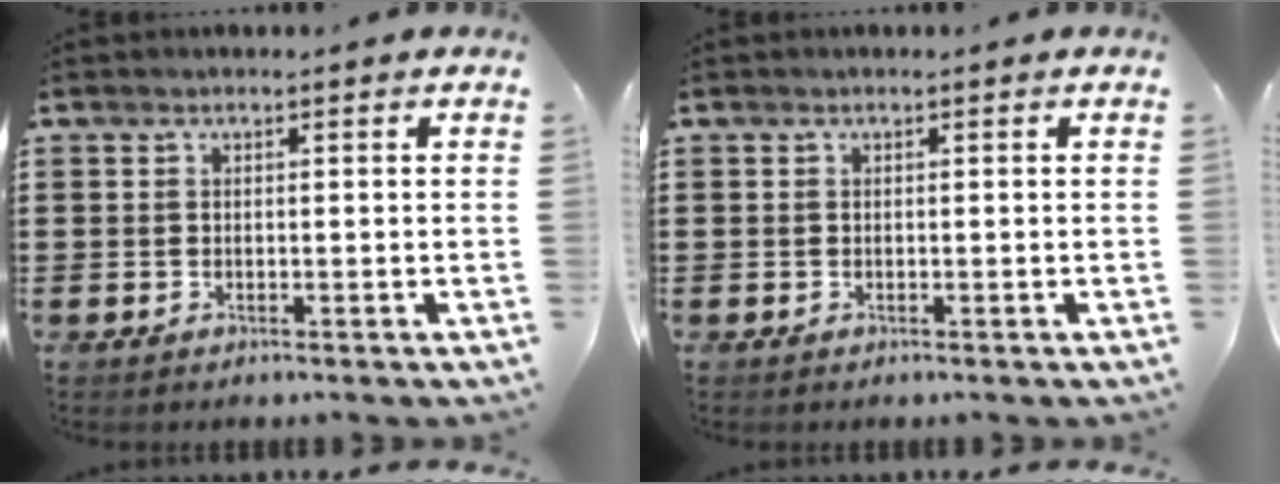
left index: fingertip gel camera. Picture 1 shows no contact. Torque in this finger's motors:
{"motor_torque": [0.00, 0.00, 0.00, 0.00]}